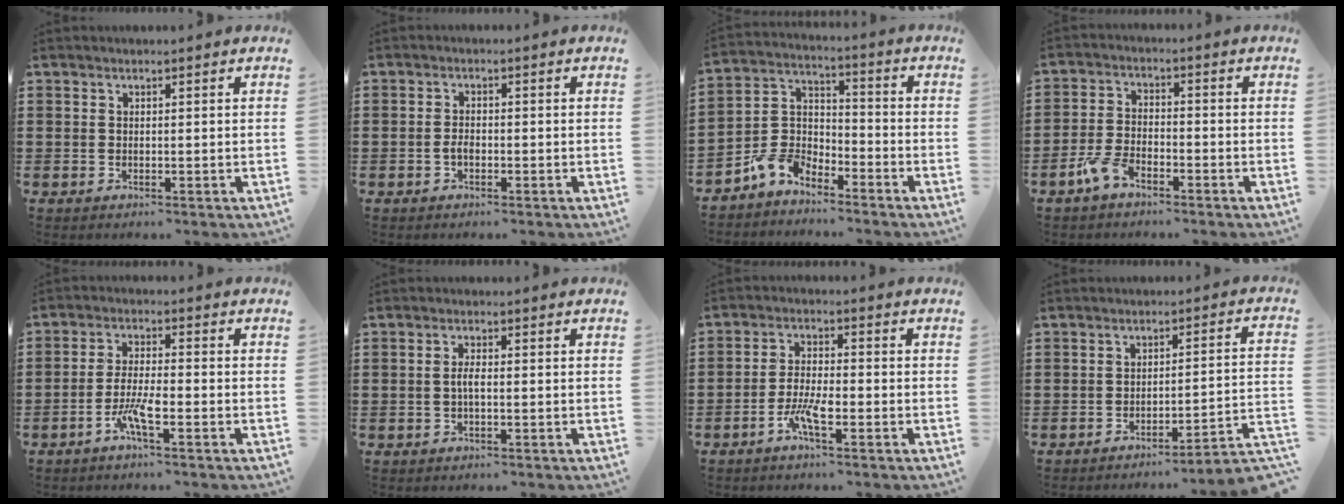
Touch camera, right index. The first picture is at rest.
{"total": 1.6, "force": [-0.7, 0.8, 1.2], "torque": [-0.032, -0.002, -0.015]}
{"total": 6.1, "force": [-5.1, 3.0, 1.4], "torque": [-0.048, 0.014, -0.107]}
{"total": 4.5, "force": [-3.2, 1.8, 2.6], "torque": [-0.070, 0.004, -0.068]}
{"total": 5.1, "force": [-2.8, 0.7, 4.2], "torque": [-0.097, -0.008, -0.057]}
{"total": 2.0, "force": [-0.4, 0.5, 1.9], "torque": [-0.043, 0.000, -0.010]}
{"total": 4.9, "force": [-2.7, 1.2, 3.9], "torque": [-0.099, -0.004, -0.059]}
{"total": 3.8, "force": [-3.2, -0.4, 2.0], "torque": [-0.039, -0.020, -0.068]}